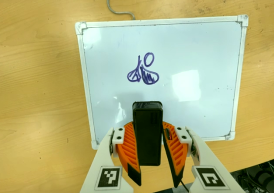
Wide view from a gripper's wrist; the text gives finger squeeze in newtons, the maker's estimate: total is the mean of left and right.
{"total": 10.2, "left": 8.4, "right": 12.0}